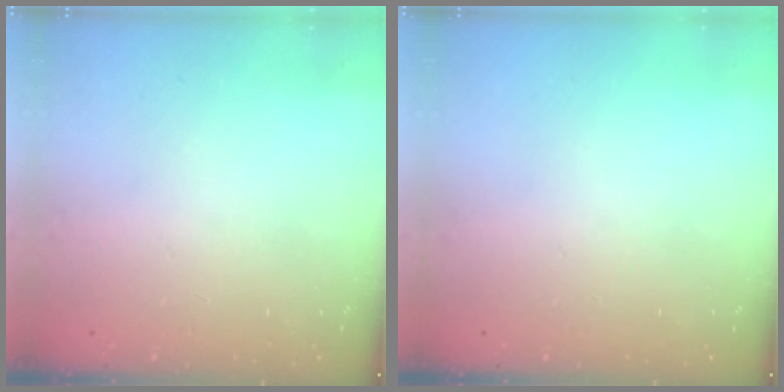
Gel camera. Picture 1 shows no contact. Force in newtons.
{"total": 0.0}